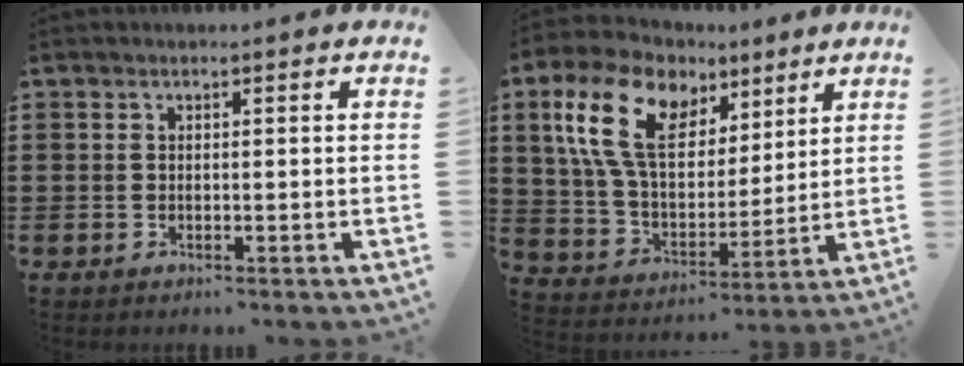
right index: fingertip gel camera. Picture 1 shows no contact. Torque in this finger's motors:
{"motor_torque": [1.93, 0.20, 1.05, 0.21]}